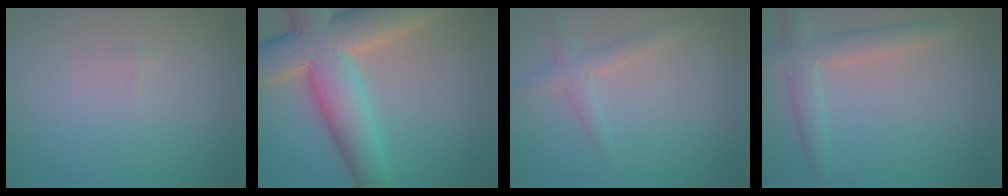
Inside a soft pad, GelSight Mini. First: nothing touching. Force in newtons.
{"total": 11.5, "press": 11.4, "slide": 0.9}
{"total": 1.9, "press": 1.9, "slide": 0.1}
{"total": 3.2, "press": 3.2, "slide": 0.1}